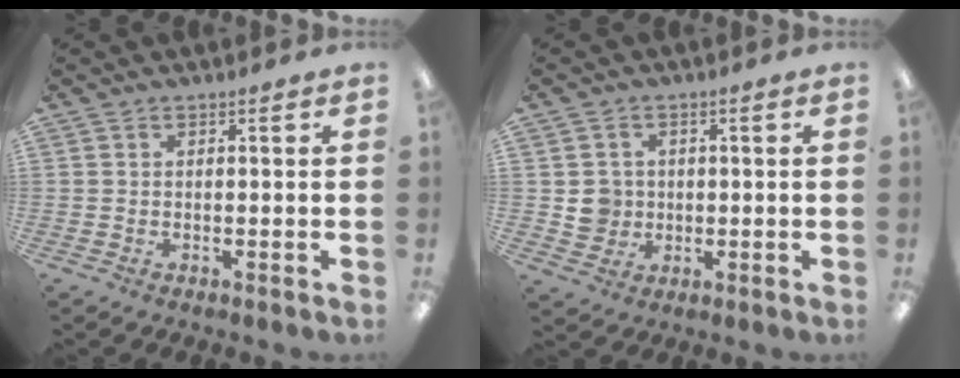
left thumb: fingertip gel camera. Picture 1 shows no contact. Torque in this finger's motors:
{"motor_torque": [-0.02, 0.01, 0.07, -0.07, 0.00]}